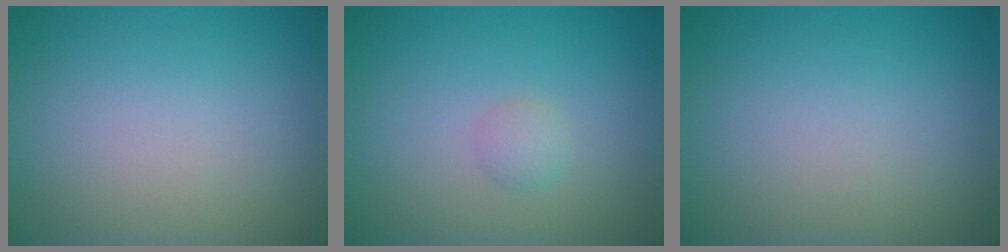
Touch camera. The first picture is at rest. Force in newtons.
{"total": 1.0, "press": 1.0, "slide": 0.0}
{"total": 0.0}